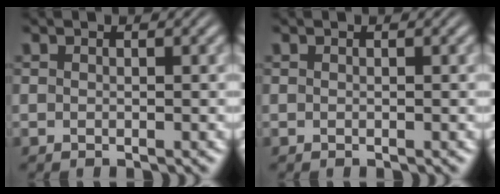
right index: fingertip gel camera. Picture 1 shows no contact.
{"total": 0.0}